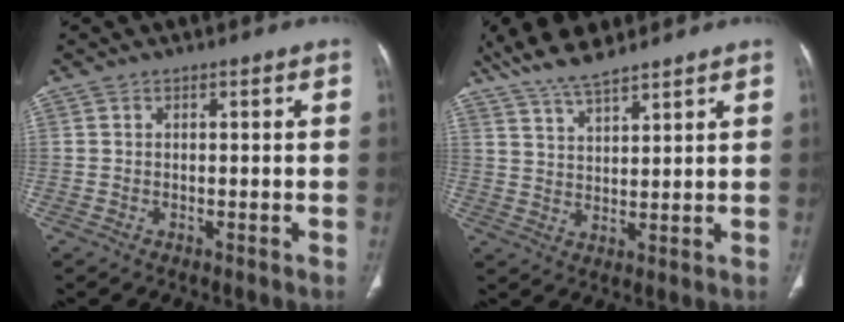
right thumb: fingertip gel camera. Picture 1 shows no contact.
{"total": 8.8, "force": [7.2, 2.1, 4.4], "torque": [-0.078, -0.026, 0.142]}